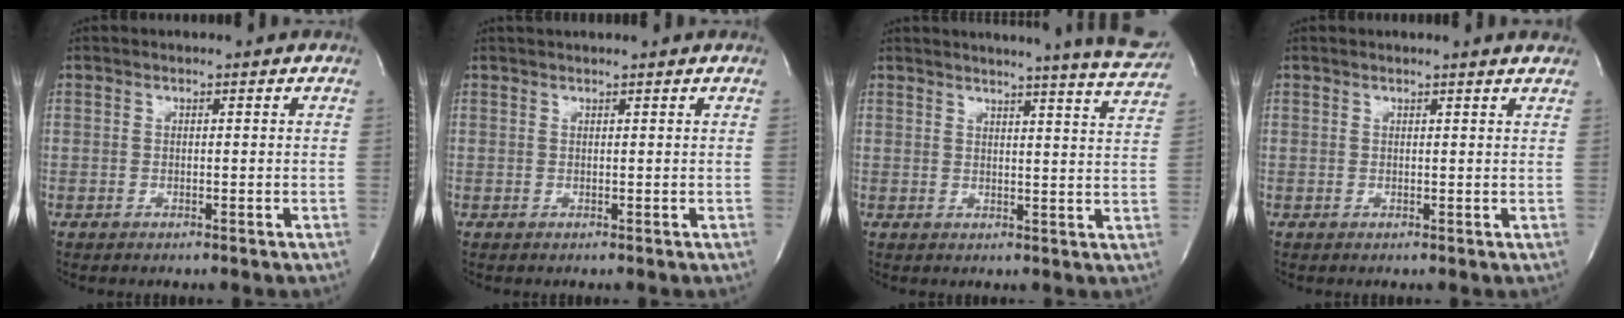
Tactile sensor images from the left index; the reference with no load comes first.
{"total": 2.3, "force": [2.1, -0.3, 0.7], "torque": [-0.008, 0.021, 0.036]}
{"total": 14.9, "force": [13.9, -0.9, 5.2], "torque": [-0.077, -0.069, 0.149]}
{"total": 2.9, "force": [2.8, -0.2, 0.8], "torque": [-0.017, -0.006, 0.018]}